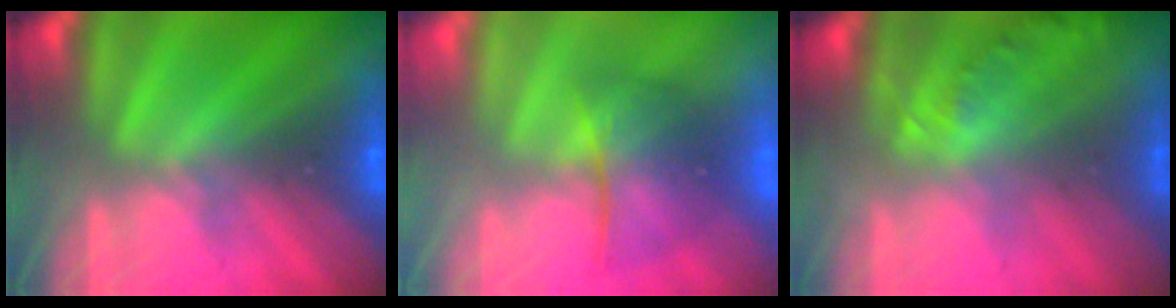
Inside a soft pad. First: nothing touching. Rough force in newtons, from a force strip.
{"total": 2.2}
{"total": 1.8}